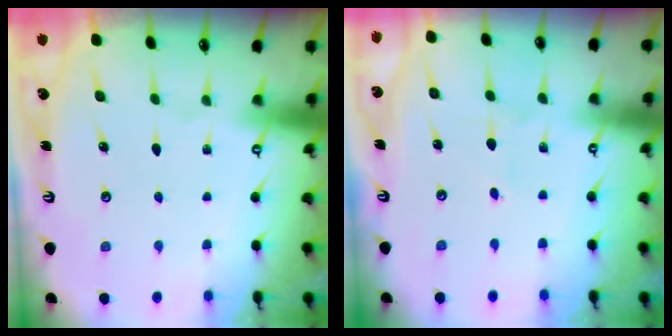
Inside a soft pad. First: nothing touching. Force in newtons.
{"total": 1.8, "press": 1.8, "slide": 0.2}